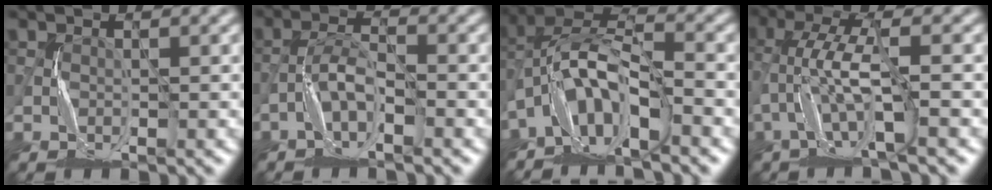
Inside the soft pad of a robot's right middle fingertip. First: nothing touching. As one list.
[{"total": 2.9, "force": [-1.6, 0.7, 2.3], "torque": [-0.044, 0.012, -0.038]}, {"total": 8.1, "force": [-4.2, 3.2, 6.1], "torque": [-0.111, 0.012, -0.090]}, {"total": 5.9, "force": [-1.5, 1.3, 5.6], "torque": [-0.122, 0.011, -0.036]}]